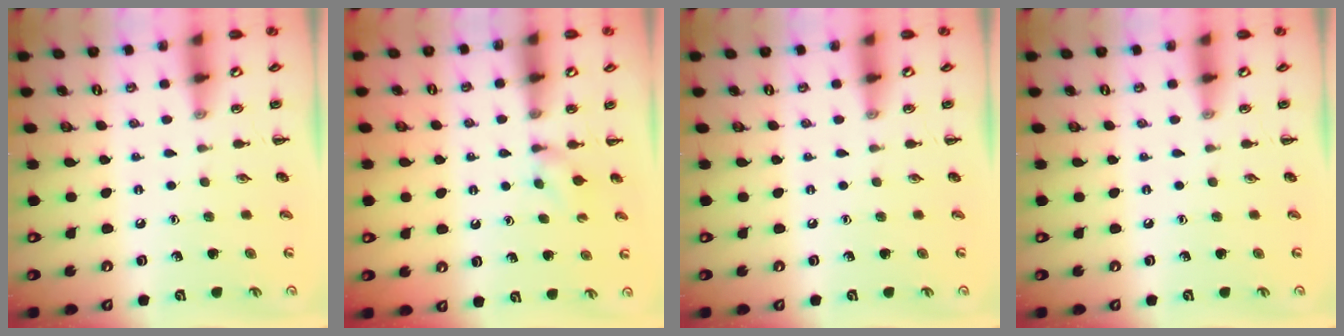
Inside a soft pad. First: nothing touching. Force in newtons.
{"total": 2.9, "press": 2.7, "slide": 1.0}
{"total": 0.0}
{"total": 0.0}